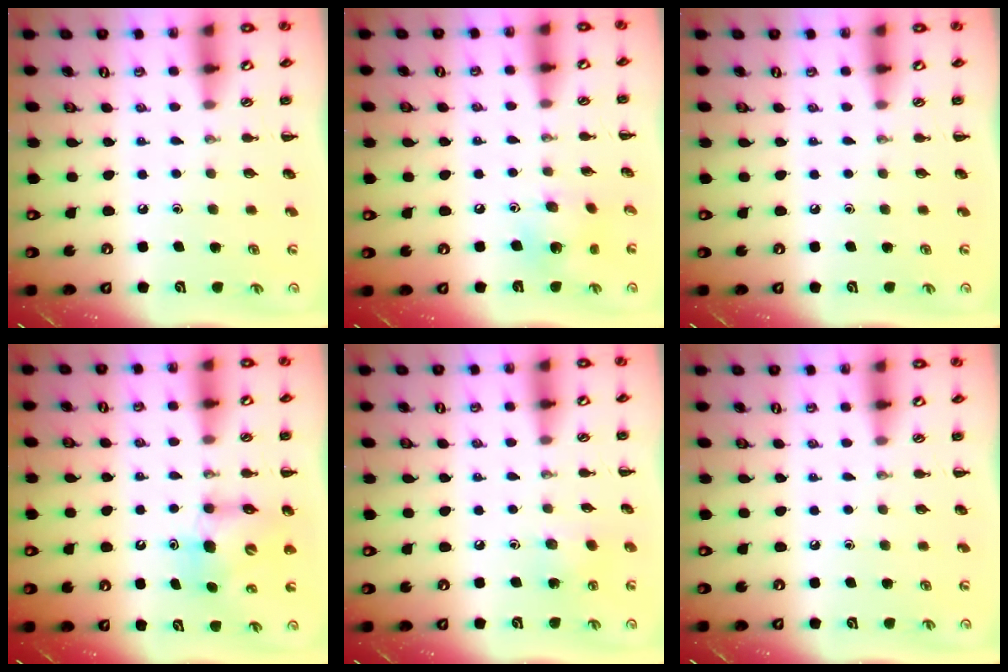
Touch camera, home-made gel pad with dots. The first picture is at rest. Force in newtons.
{"total": 6.6, "press": 6.4, "slide": 1.4}
{"total": 0.0}
{"total": 7.0, "press": 6.9, "slide": 0.9}
{"total": 4.9, "press": 4.7, "slide": 1.2}
{"total": 0.0}